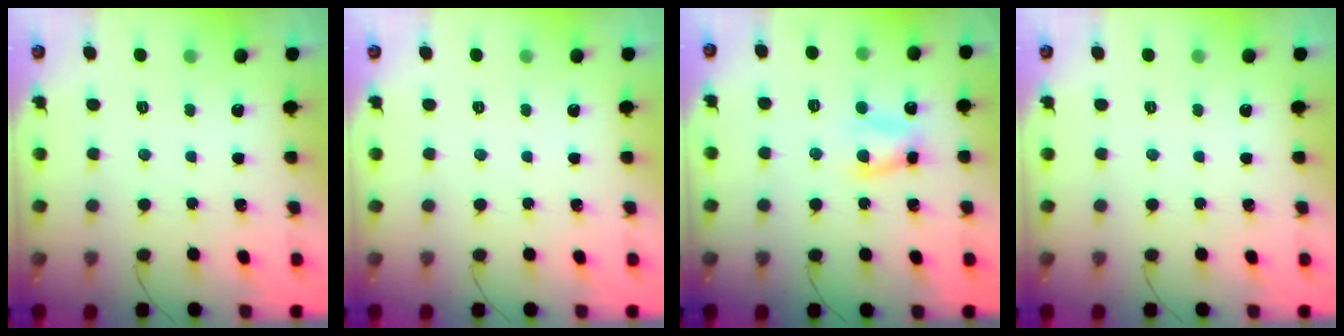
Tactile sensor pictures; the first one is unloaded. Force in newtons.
{"total": 0.0}
{"total": 6.7, "press": 6.7, "slide": 0.8}
{"total": 0.0}